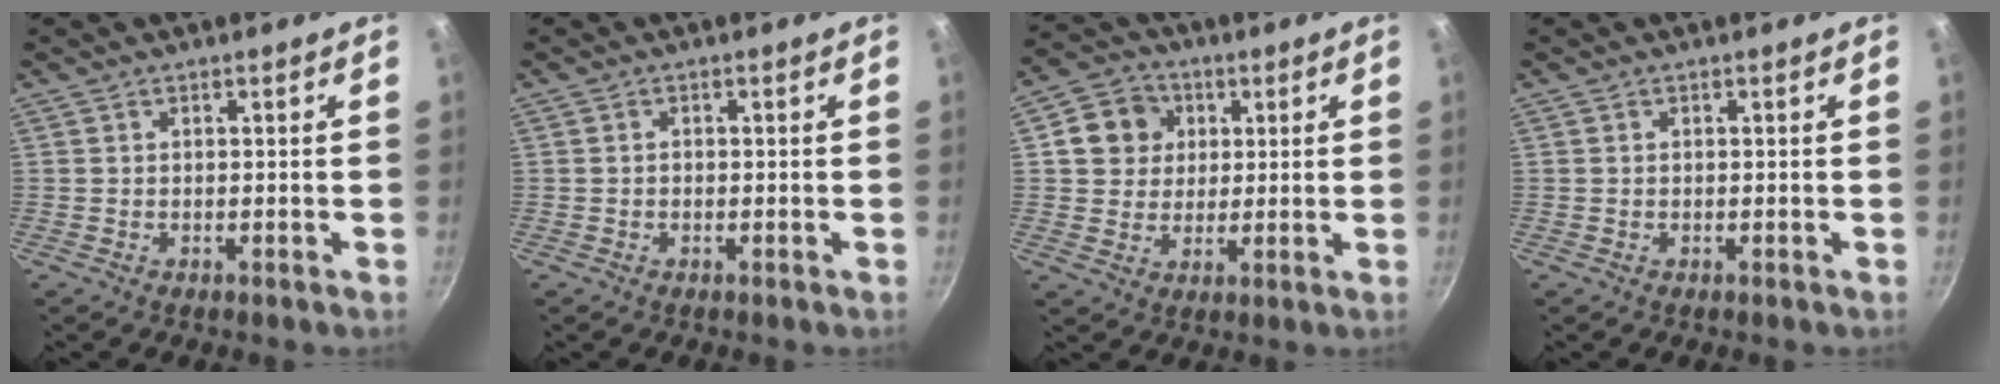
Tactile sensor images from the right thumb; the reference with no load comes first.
{"total": 0.8, "force": [-0.1, 0.6, 0.6], "torque": [-0.011, 0.004, -0.003]}
{"total": 8.9, "force": [2.5, 7.9, 3.2], "torque": [-0.023, 0.011, 0.035]}
{"total": 0.0}